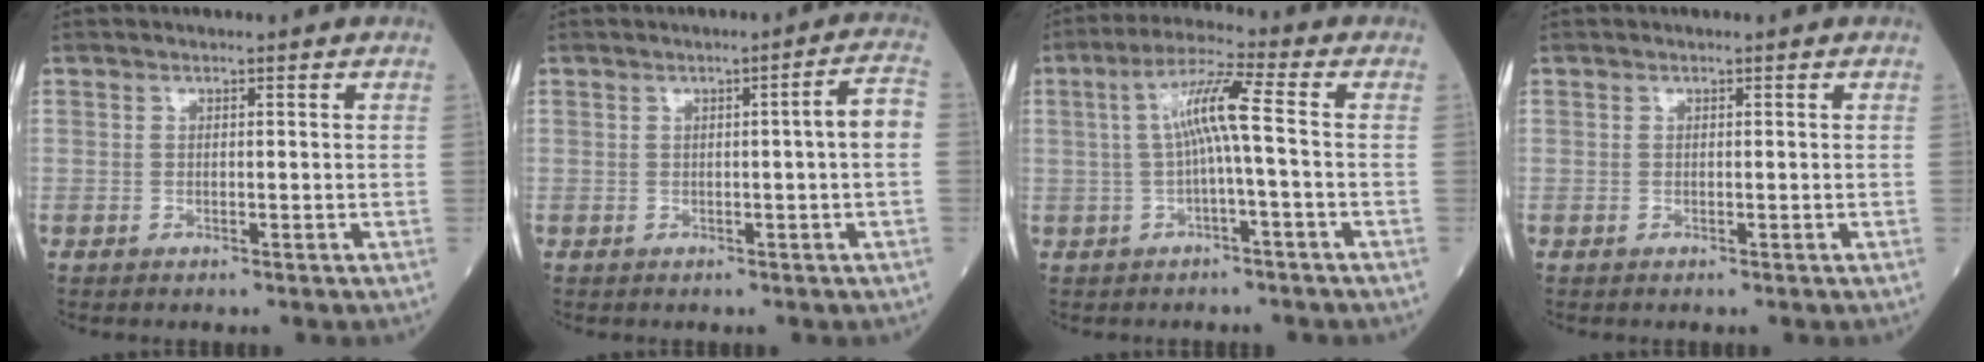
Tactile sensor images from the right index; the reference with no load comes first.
{"total": 4.1, "force": [-0.1, -0.5, 4.0], "torque": [-0.052, 0.006, -0.002]}
{"total": 6.9, "force": [0.0, -0.2, 6.9], "torque": [-0.128, 0.024, 0.000]}
{"total": 0.0}